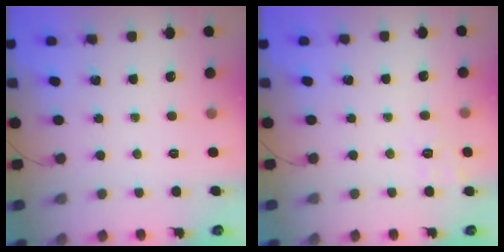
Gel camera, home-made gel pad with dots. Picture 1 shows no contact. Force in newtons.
{"total": 3.6, "press": 2.9, "slide": 2.1}